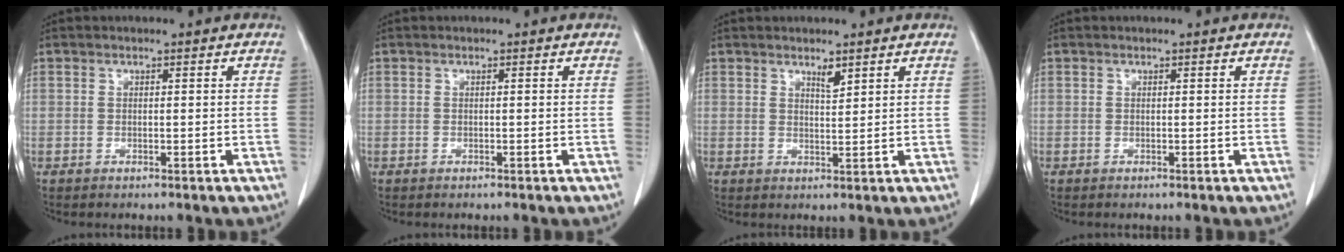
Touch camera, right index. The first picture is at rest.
{"total": 0.0}
{"total": 1.9, "force": [1.4, 0.3, 1.2], "torque": [-0.023, -0.005, 0.028]}
{"total": 0.0}